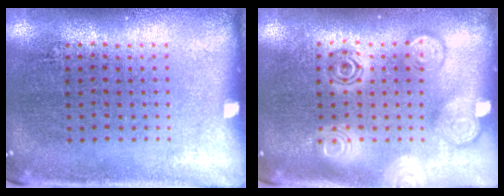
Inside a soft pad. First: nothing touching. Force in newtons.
{"total": 3.0, "press": 3.0, "slide": 0.4}